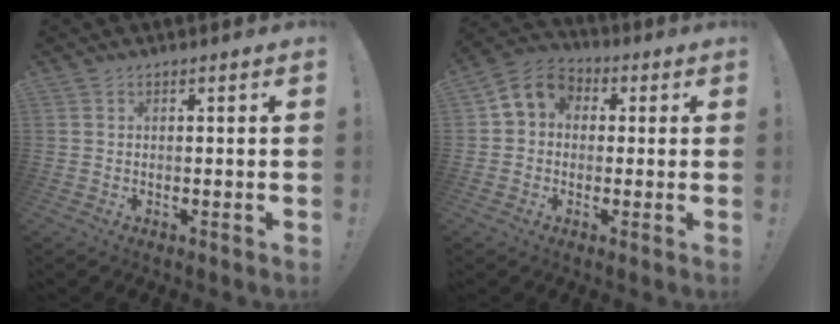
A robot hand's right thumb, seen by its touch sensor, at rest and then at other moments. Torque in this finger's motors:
{"motor_torque": [0.48, 1.28, -0.13, 0.13, 0.29]}